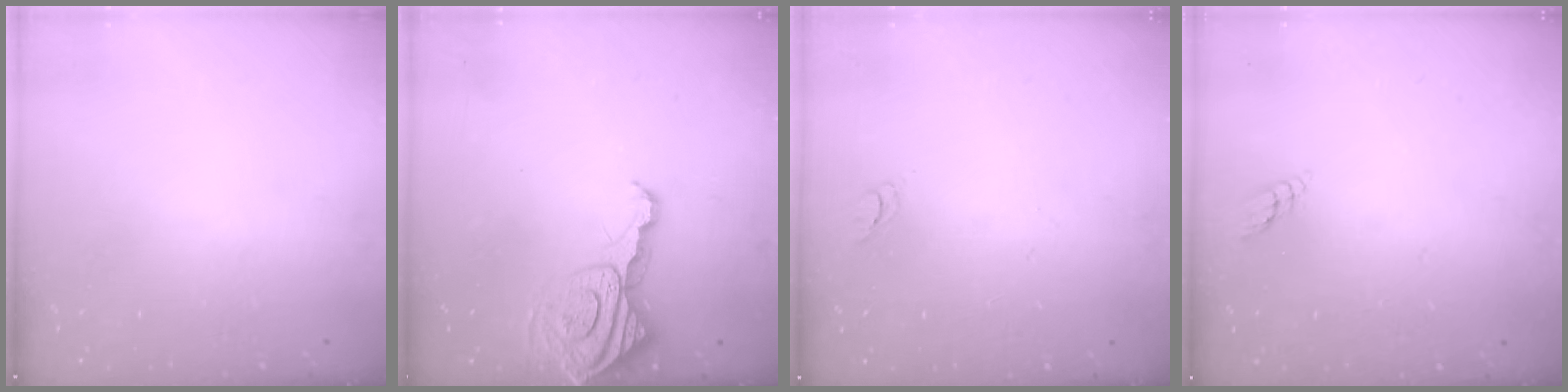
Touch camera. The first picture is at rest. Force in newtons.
{"total": 11.7, "press": 11.7, "slide": 1.2}
{"total": 2.8, "press": 2.8, "slide": 0.3}
{"total": 2.8, "press": 2.8, "slide": 0.3}